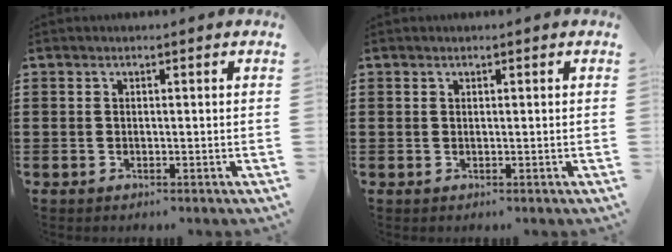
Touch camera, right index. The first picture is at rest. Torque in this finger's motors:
{"motor_torque": [0.88, 0.83, -0.02, 0.01]}